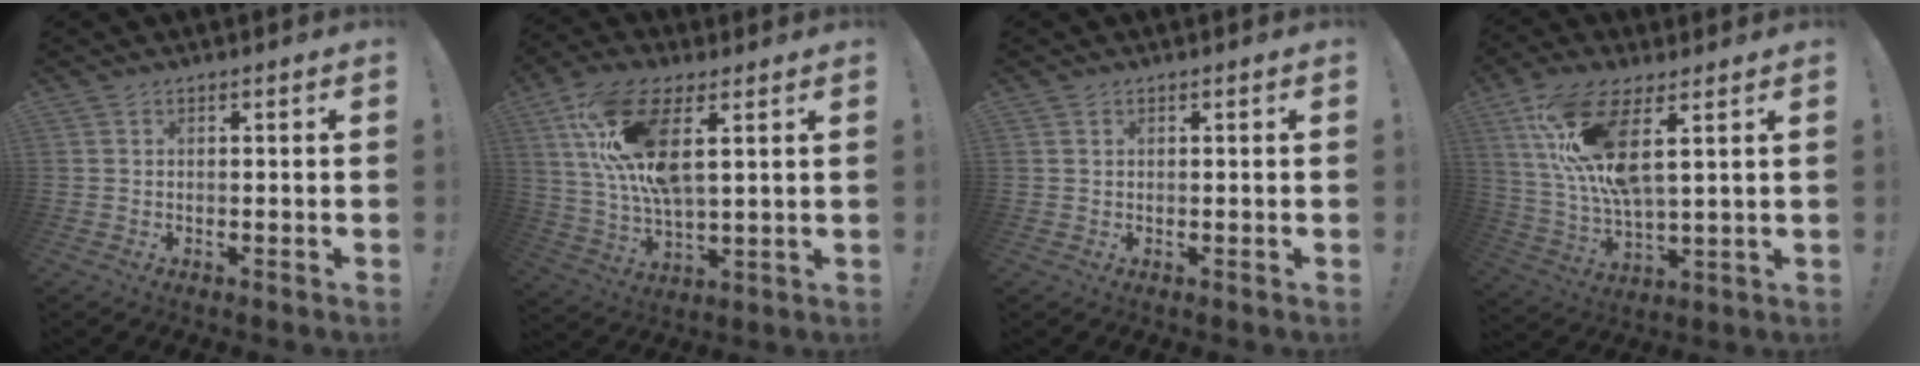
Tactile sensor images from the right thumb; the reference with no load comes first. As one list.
[{"total": 18.3, "force": [6.9, 7.4, 15.2], "torque": [-0.302, -0.022, 0.114]}, {"total": 0.6, "force": [0.4, 0.4, 0.2], "torque": [0.000, 0.000, 0.006]}, {"total": 17.0, "force": [7.3, 5.5, 14.3], "torque": [-0.290, -0.032, 0.121]}]